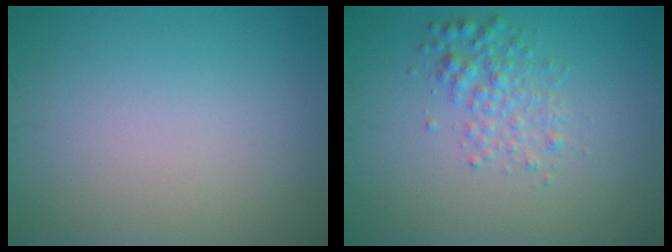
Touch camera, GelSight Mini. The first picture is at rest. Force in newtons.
{"total": 2.5, "press": 2.5, "slide": 0.0}